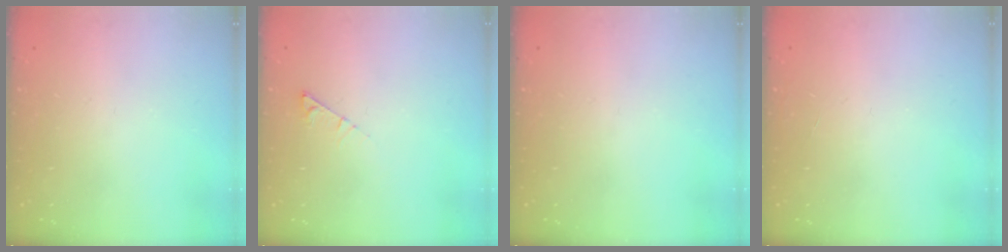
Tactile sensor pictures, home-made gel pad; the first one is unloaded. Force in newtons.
{"total": 3.1, "press": 3.0, "slide": 0.4}
{"total": 0.0}
{"total": 0.0}